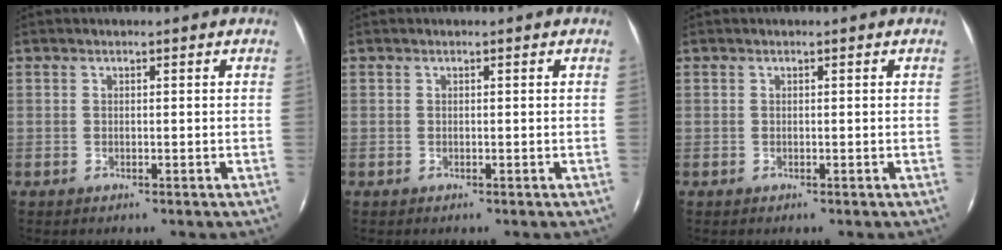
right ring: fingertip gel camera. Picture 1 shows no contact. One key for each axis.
{"total": 0.0}
{"total": 0.0}